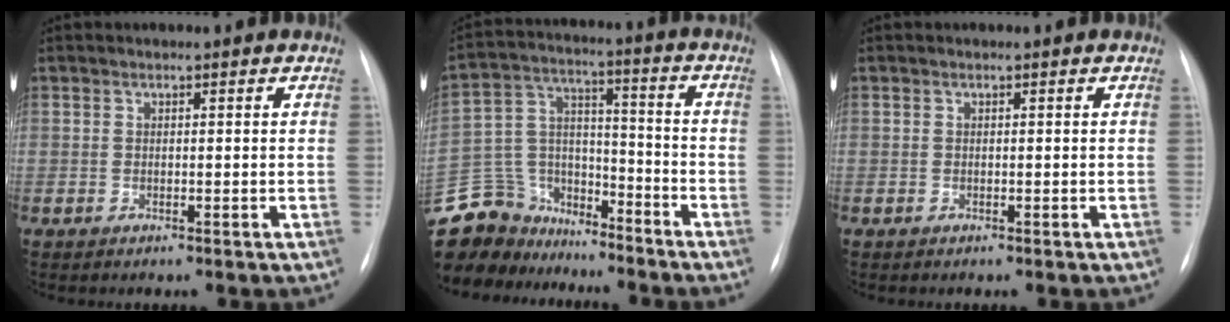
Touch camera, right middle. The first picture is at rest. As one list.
[{"total": 16.4, "force": [-14.2, 7.9, 2.2], "torque": [-0.064, 0.057, -0.246]}, {"total": 0.0}]